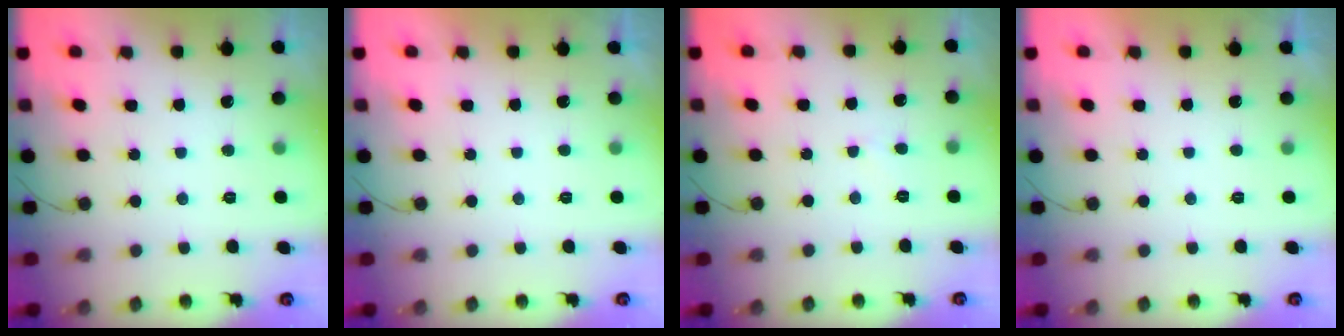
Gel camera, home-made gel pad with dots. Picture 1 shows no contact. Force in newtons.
{"total": 2.3, "press": 2.2, "slide": 0.4}
{"total": 3.0, "press": 3.0, "slide": 0.3}
{"total": 2.3, "press": 2.3, "slide": 0.4}